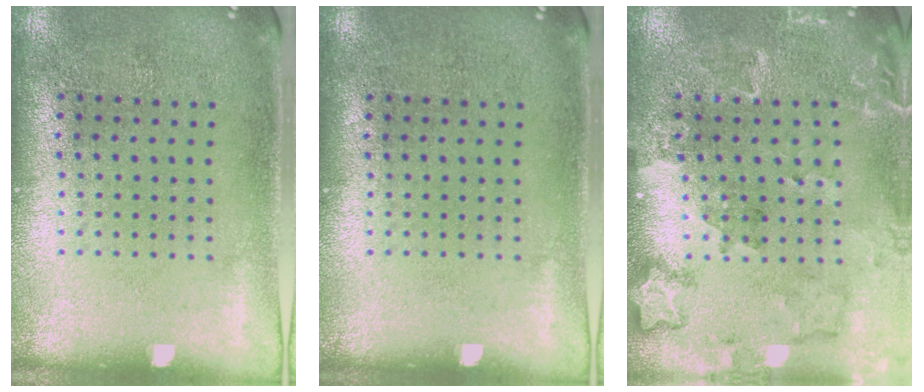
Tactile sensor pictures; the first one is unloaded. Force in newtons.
{"total": 0.0}
{"total": 1.8, "press": 1.8, "slide": 0.2}